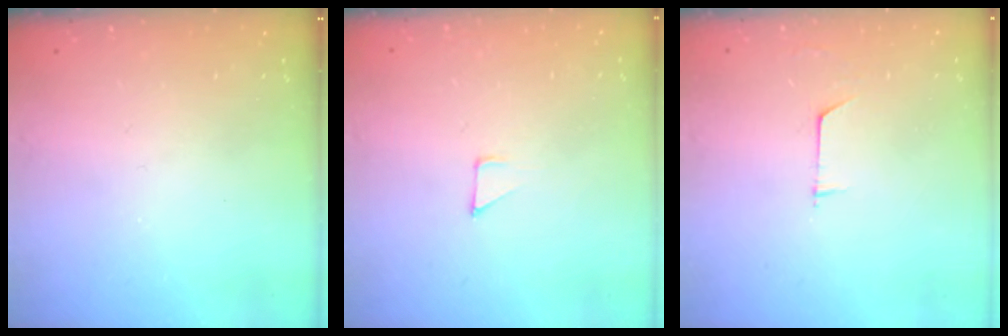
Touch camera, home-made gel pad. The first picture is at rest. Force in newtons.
{"total": 2.8, "press": 2.8, "slide": 0.2}
{"total": 3.2, "press": 3.2, "slide": 0.3}